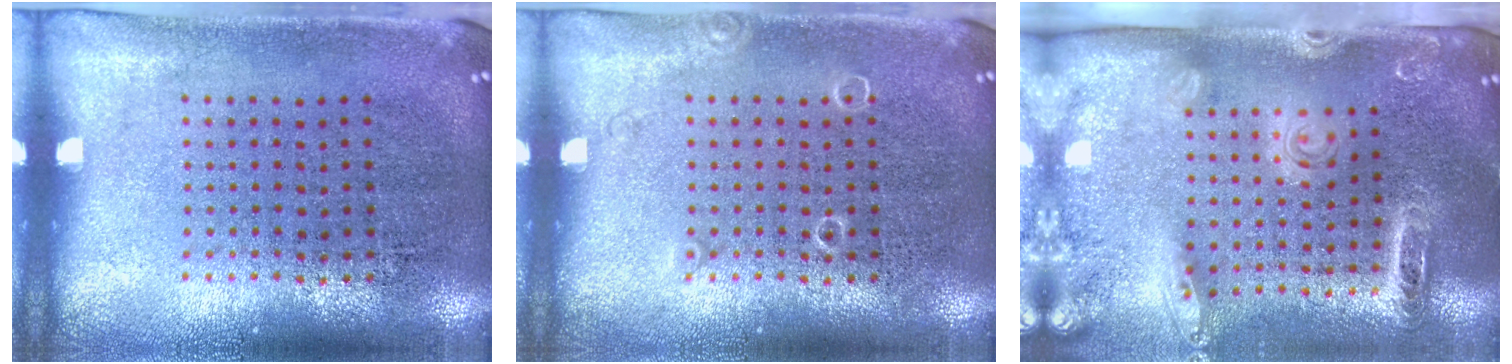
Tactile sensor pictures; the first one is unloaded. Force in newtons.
{"total": 0.6, "press": 0.6, "slide": 0.1}
{"total": 2.6, "press": 2.0, "slide": 1.6}